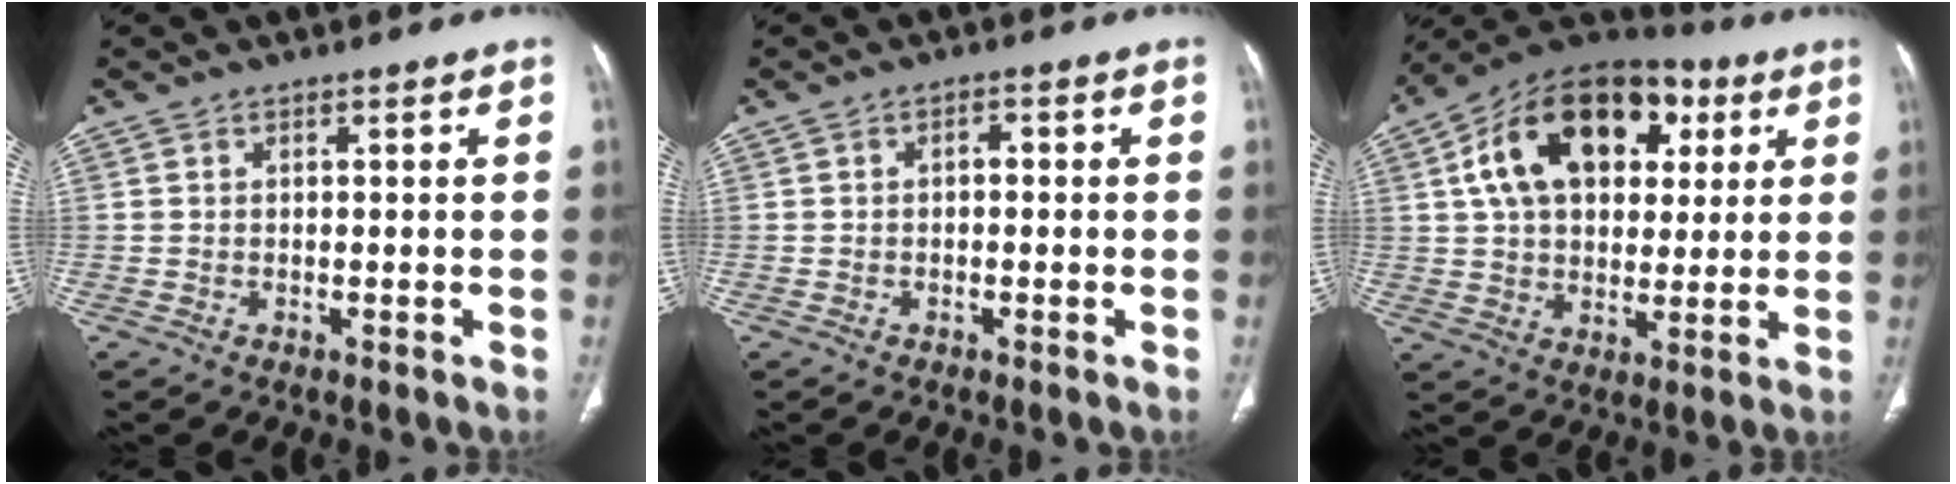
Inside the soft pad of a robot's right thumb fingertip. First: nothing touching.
{"total": 1.4, "force": [-0.1, 0.9, 1.1], "torque": [-0.009, 0.006, -0.007]}
{"total": 21.9, "force": [6.9, 14.2, 15.2], "torque": [-0.224, 0.015, 0.104]}